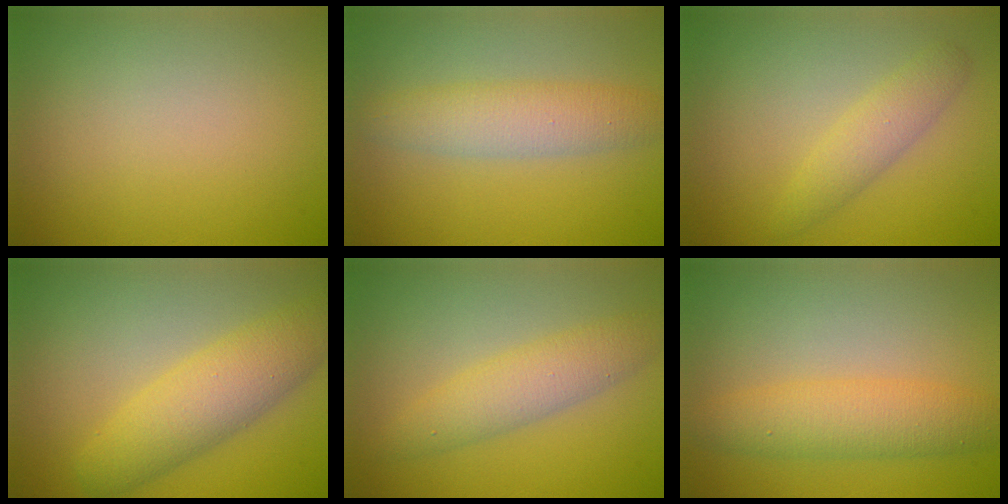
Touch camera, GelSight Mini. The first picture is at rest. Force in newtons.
{"total": 4.0, "press": 4.0, "slide": 0.0}
{"total": 2.4, "press": 2.4, "slide": 0.1}
{"total": 5.6, "press": 5.6, "slide": 0.3}
{"total": 3.7, "press": 3.7, "slide": 0.1}
{"total": 4.2, "press": 4.2, "slide": 0.2}